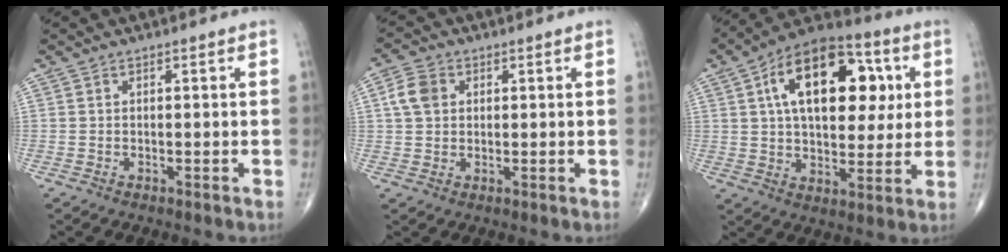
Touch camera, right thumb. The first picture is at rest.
{"total": 5.1, "force": [1.2, 3.9, 2.9], "torque": [-0.050, 0.006, 0.018]}
{"total": 22.1, "force": [6.0, 12.4, 17.3], "torque": [-0.235, 0.010, 0.087]}